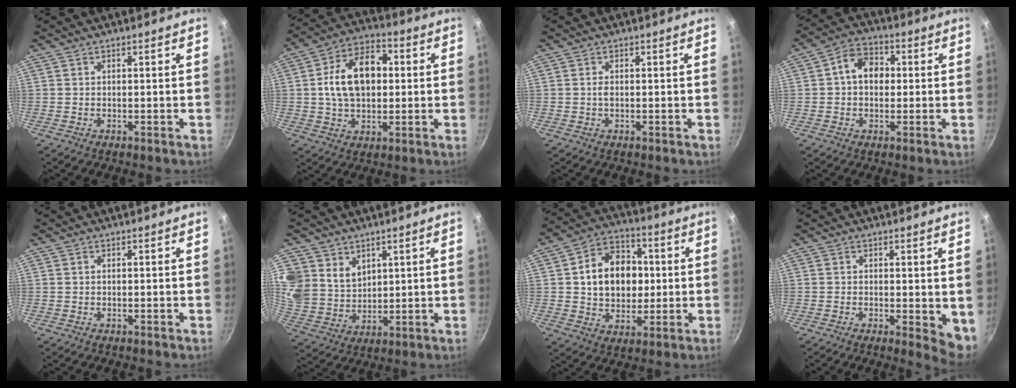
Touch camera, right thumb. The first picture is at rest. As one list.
[{"total": 14.7, "force": [1.5, 9.7, 10.9], "torque": [-0.153, 0.022, 0.015]}, {"total": 0.9, "force": [0.0, 0.5, 0.8], "torque": [-0.014, 0.002, 0.000]}, {"total": 8.1, "force": [0.8, 6.2, 5.2], "torque": [-0.053, 0.019, -0.002]}, {"total": 0.0}, {"total": 12.5, "force": [6.1, 9.8, 4.8], "torque": [-0.087, -0.026, 0.135]}, {"total": 15.3, "force": [1.5, 11.8, 9.6], "torque": [-0.114, 0.017, 0.021]}, {"total": 5.3, "force": [0.2, 2.2, 4.8], "torque": [-0.054, -0.009, 0.005]}]